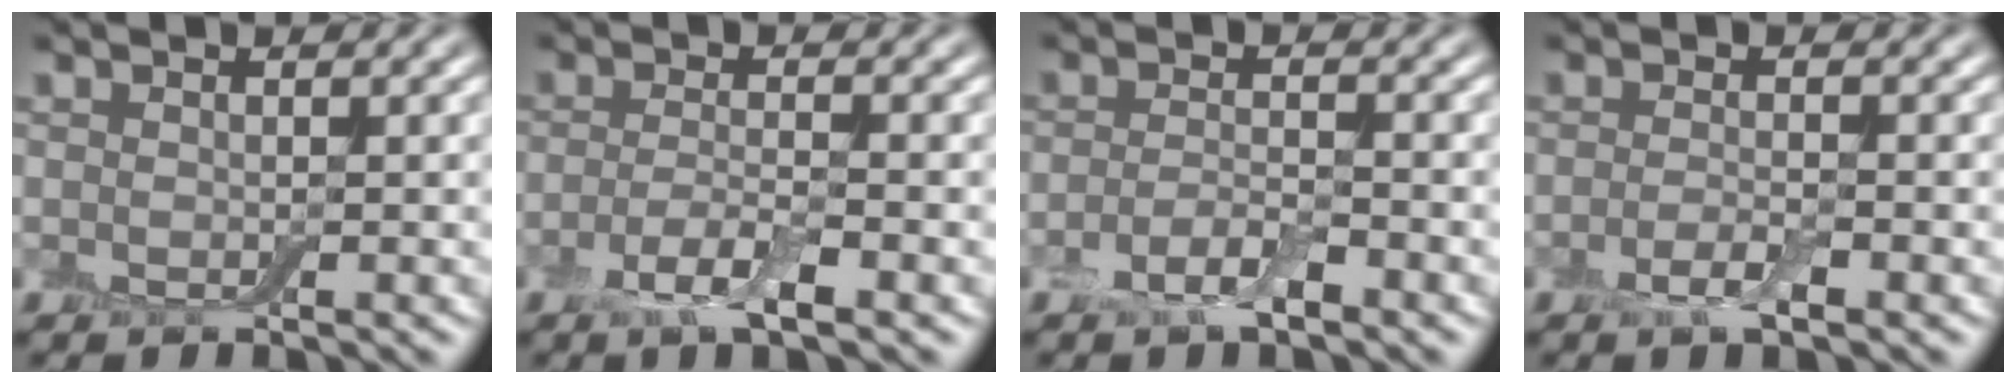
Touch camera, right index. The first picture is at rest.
{"total": 3.2, "force": [-1.5, 0.9, 2.7], "torque": [-0.058, -0.002, -0.033]}
{"total": 2.8, "force": [-1.6, 0.9, 2.1], "torque": [-0.047, 0.001, -0.035]}
{"total": 2.1, "force": [-1.0, 0.5, 1.7], "torque": [-0.035, -0.001, -0.022]}